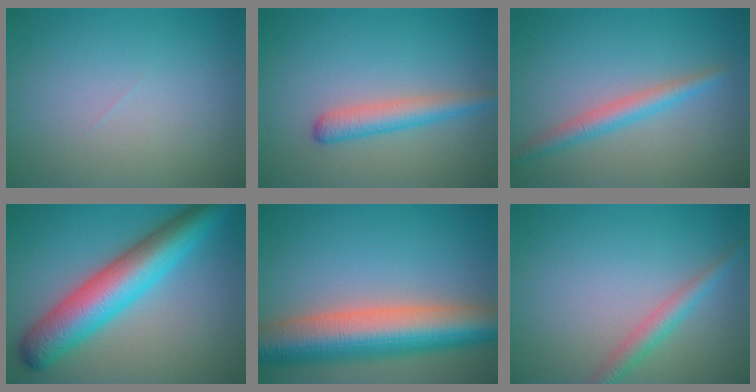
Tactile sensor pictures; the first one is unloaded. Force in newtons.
{"total": 2.9, "press": 2.9, "slide": 0.1}
{"total": 2.6, "press": 2.6, "slide": 0.1}
{"total": 8.9, "press": 8.9, "slide": 0.2}
{"total": 10.9, "press": 10.9, "slide": 0.7}
{"total": 2.3, "press": 2.3, "slide": 0.1}